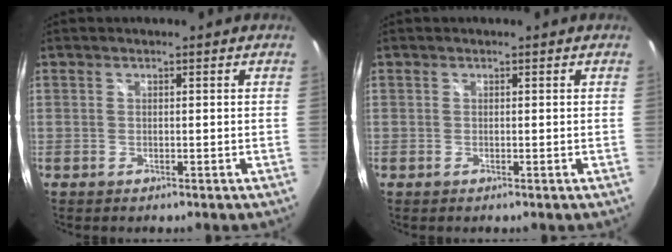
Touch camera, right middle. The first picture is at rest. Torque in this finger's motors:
{"motor_torque": [0.00, 0.01, 0.00, 0.01]}